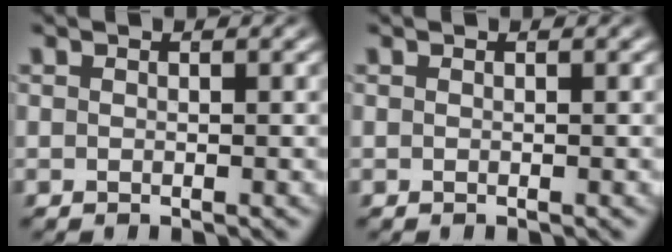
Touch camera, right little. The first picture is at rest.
{"total": 0.0}